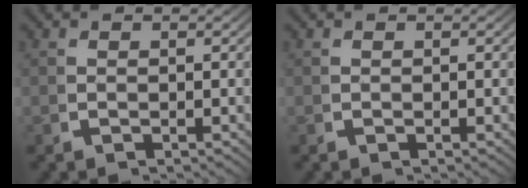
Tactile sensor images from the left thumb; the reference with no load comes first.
{"total": 0.0}